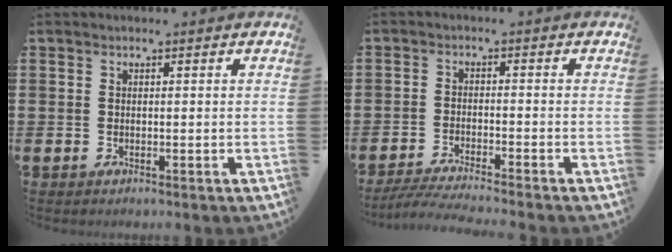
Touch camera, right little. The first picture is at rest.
{"total": 3.2, "force": [-2.9, -0.2, 1.3], "torque": [-0.026, -0.007, -0.057]}